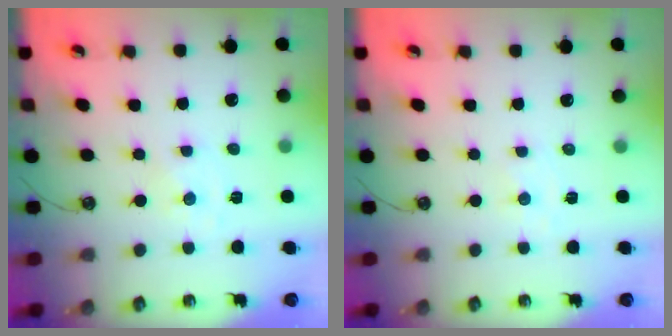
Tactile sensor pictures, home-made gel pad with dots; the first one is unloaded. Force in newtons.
{"total": 2.5, "press": 2.5, "slide": 0.4}